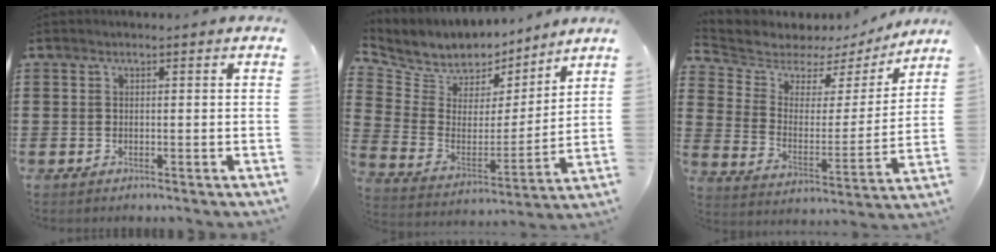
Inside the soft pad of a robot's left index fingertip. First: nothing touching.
{"total": 6.5, "force": [5.4, 3.6, 0.1], "torque": [-0.051, -0.043, 0.097]}
{"total": 5.4, "force": [4.6, 2.7, 0.8], "torque": [-0.053, -0.030, 0.075]}